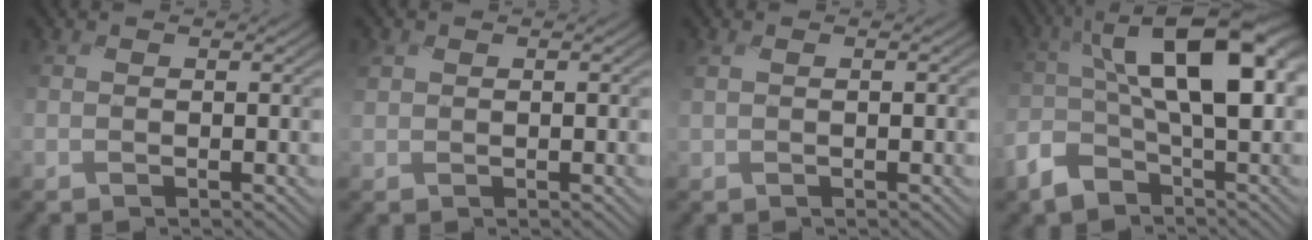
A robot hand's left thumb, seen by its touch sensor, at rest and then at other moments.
{"total": 1.5, "force": [0.3, 1.3, 0.6], "torque": [-0.025, -0.001, 0.006]}
{"total": 1.2, "force": [0.1, 0.7, 1.0], "torque": [-0.024, -0.001, 0.004]}
{"total": 11.8, "force": [-3.1, 5.8, 9.9], "torque": [-0.157, 0.009, -0.078]}